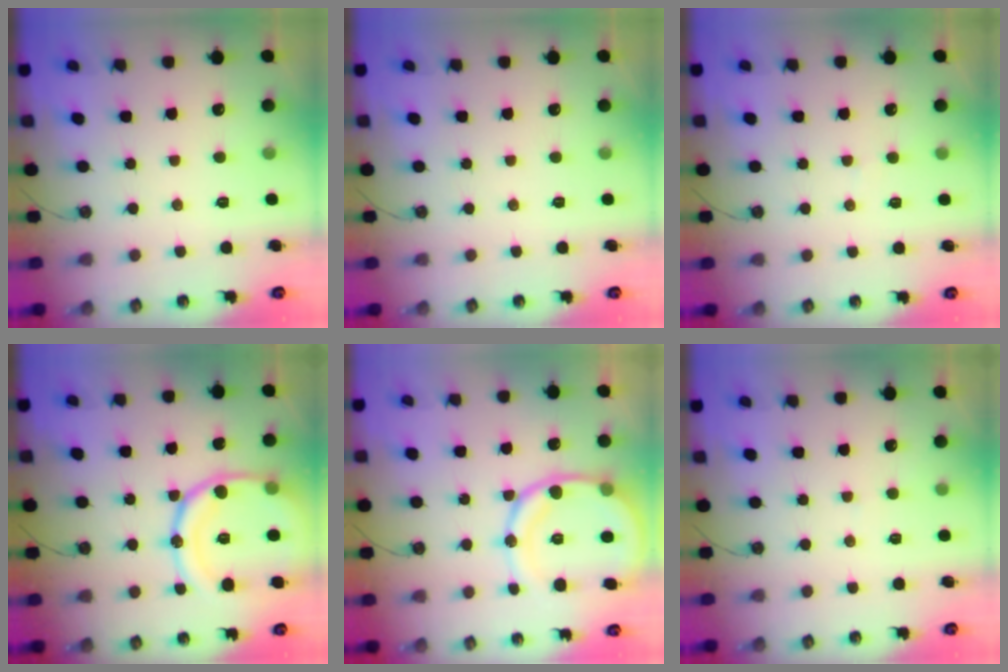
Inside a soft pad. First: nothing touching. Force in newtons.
{"total": 0.0}
{"total": 2.5, "press": 2.5, "slide": 0.2}
{"total": 17.9, "press": 17.8, "slide": 2.1}
{"total": 16.3, "press": 16.1, "slide": 2.5}
{"total": 1.9, "press": 1.9, "slide": 0.2}